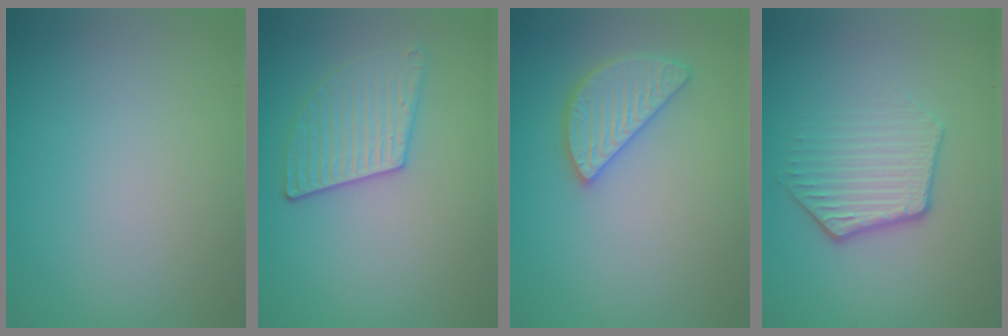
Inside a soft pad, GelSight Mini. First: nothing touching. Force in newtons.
{"total": 2.9, "press": 2.9, "slide": 0.6}
{"total": 3.9, "press": 3.7, "slide": 1.4}
{"total": 3.8, "press": 2.9, "slide": 2.5}